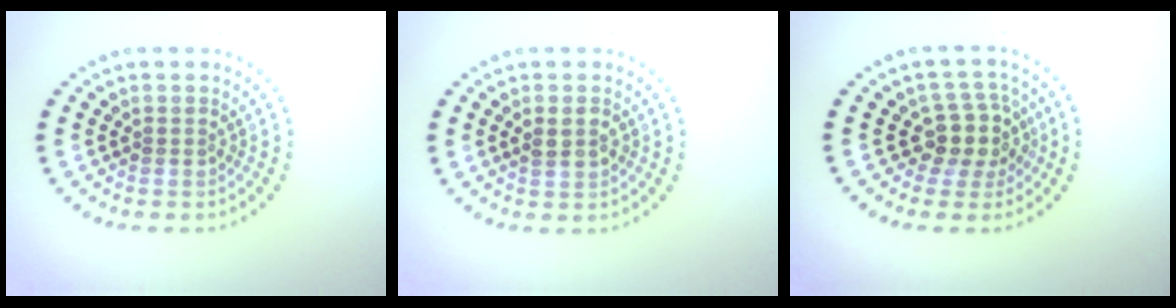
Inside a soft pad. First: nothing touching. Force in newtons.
{"total": 1.8, "press": 1.8, "slide": 0.1}
{"total": 3.5, "press": 2.9, "slide": 2.1}